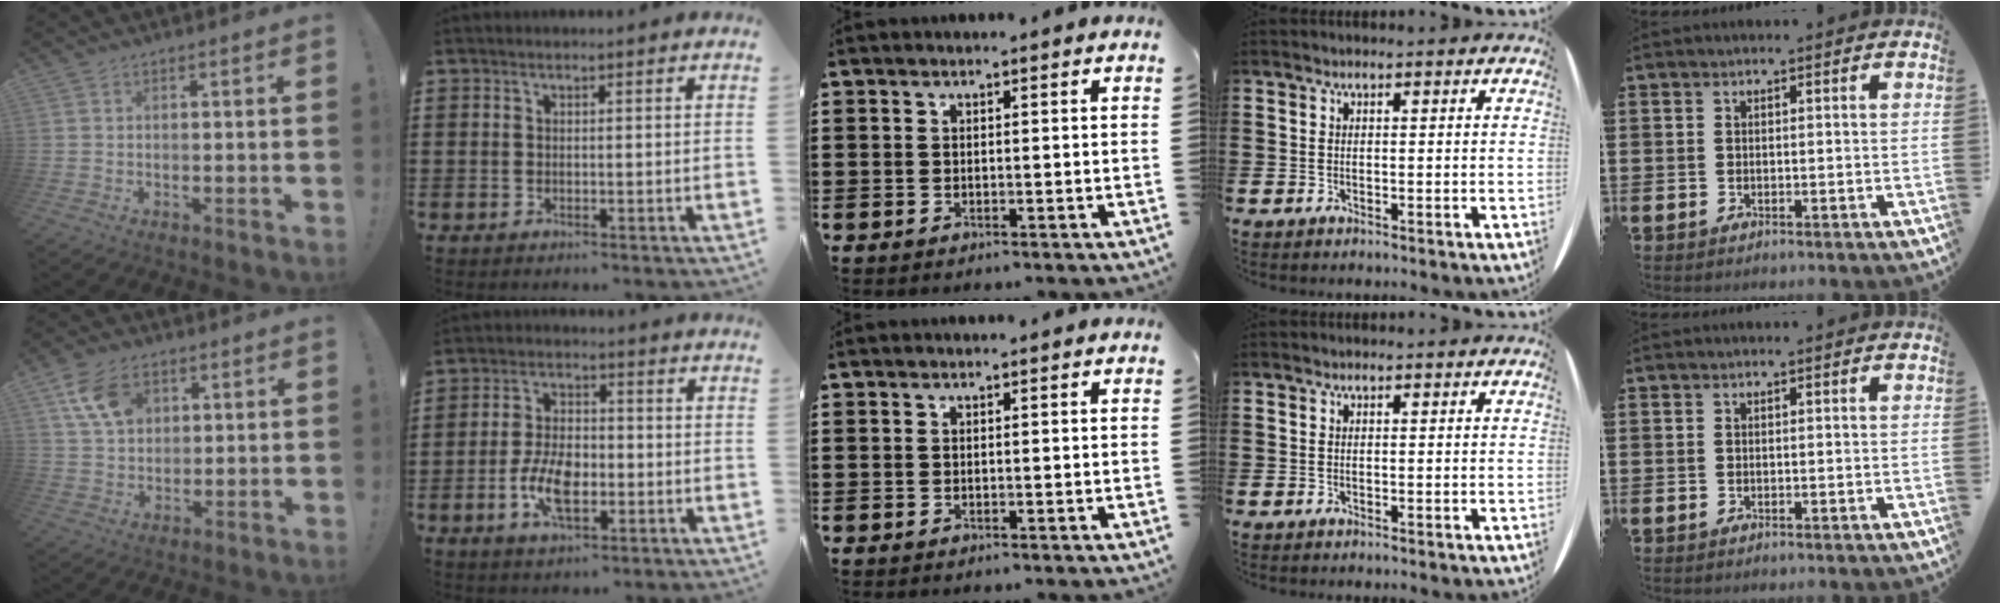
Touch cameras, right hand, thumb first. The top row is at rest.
{"thumb": {"total": 11.6, "force": [5.2, 8.2, 6.4], "torque": [-0.102, -0.008, 0.102]}, "index": {"total": 7.5, "force": [-2.3, 4.0, 6.0], "torque": [-0.135, 0.003, -0.047]}}